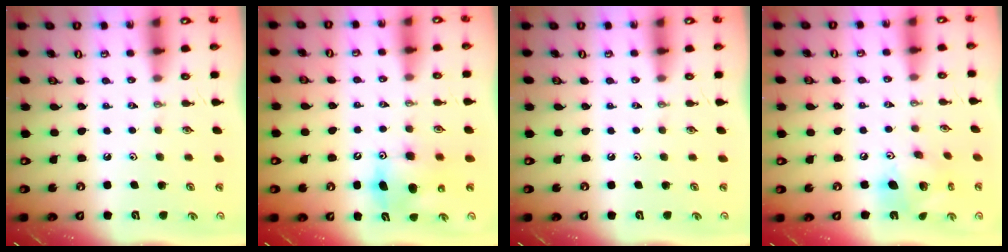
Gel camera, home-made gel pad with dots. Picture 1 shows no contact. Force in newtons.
{"total": 8.6, "press": 8.6, "slide": 0.9}
{"total": 0.0}
{"total": 13.5, "press": 13.4, "slide": 1.2}